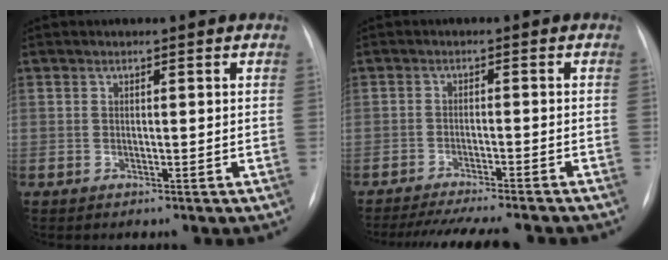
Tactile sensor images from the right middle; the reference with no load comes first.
{"total": 13.3, "force": [-11.9, 1.1, 5.9], "torque": [-0.083, -0.018, -0.161]}